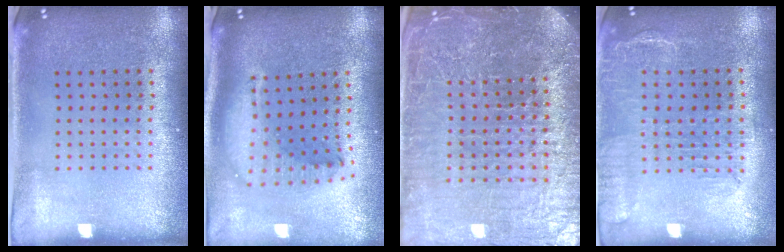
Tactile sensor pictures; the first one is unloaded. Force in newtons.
{"total": 2.2, "press": 1.7, "slide": 1.4}
{"total": 6.3, "press": 5.6, "slide": 2.9}
{"total": 1.7, "press": 1.4, "slide": 1.0}